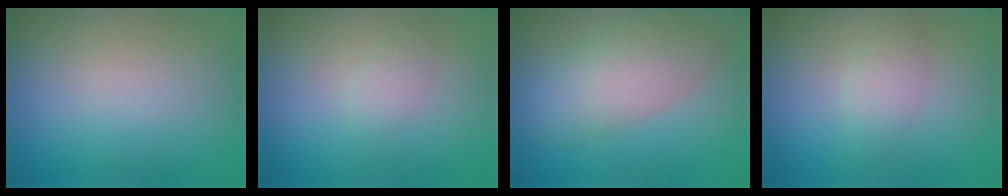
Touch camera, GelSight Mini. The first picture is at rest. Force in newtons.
{"total": 1.2, "press": 1.2, "slide": 0.1}
{"total": 6.4, "press": 6.4, "slide": 0.6}
{"total": 1.7, "press": 1.7, "slide": 0.0}